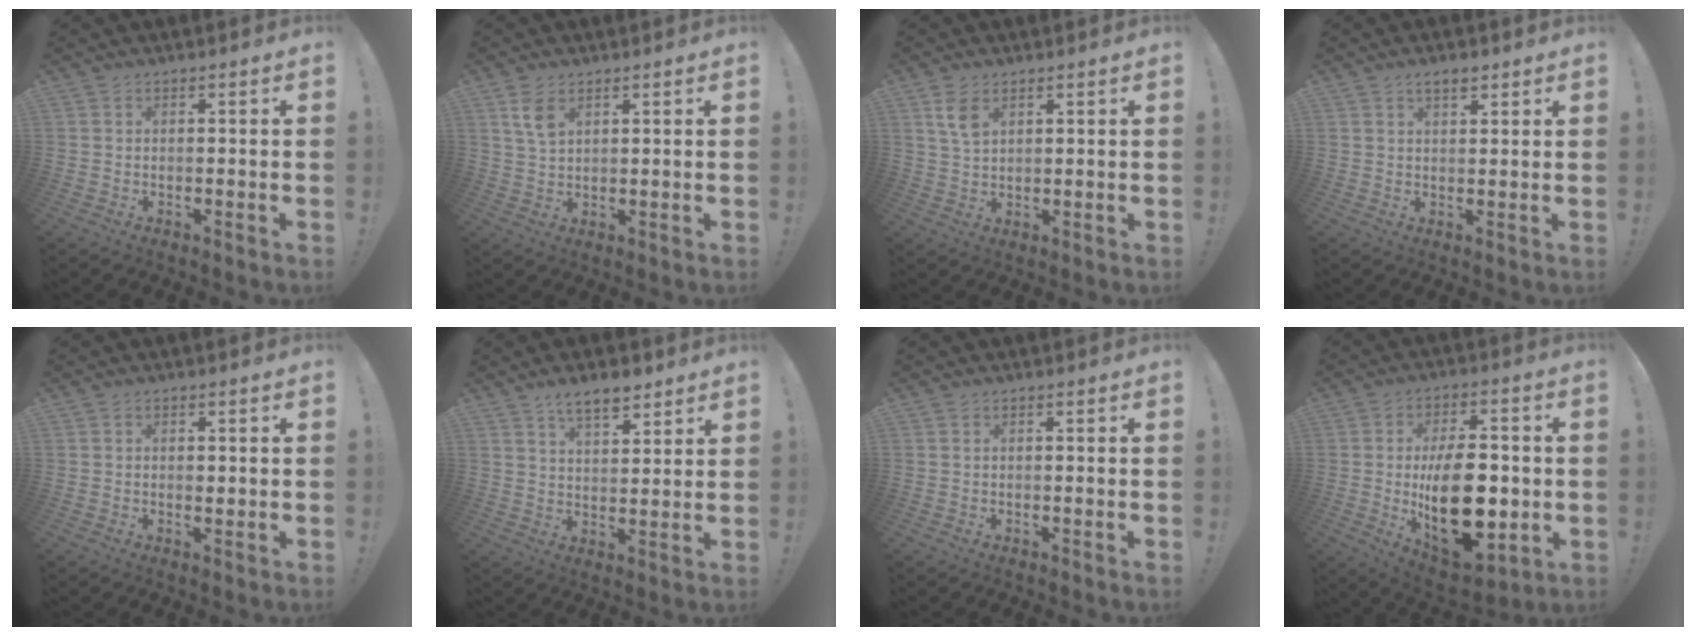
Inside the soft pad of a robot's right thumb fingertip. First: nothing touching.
{"total": 5.4, "force": [2.8, 2.8, 3.6], "torque": [-0.052, -0.014, 0.050]}
{"total": 5.3, "force": [2.7, 2.8, 3.6], "torque": [-0.059, -0.011, 0.050]}
{"total": 3.5, "force": [2.3, 1.6, 2.1], "torque": [-0.031, -0.009, 0.039]}
{"total": 0.9, "force": [0.2, 0.5, 0.7], "torque": [0.001, -0.005, 0.001]}
{"total": 8.0, "force": [6.0, 3.1, 4.4], "torque": [-0.060, -0.031, 0.106]}
{"total": 0.0}
{"total": 23.3, "force": [-2.3, 13.2, 19.1], "torque": [-0.312, -0.011, -0.024]}